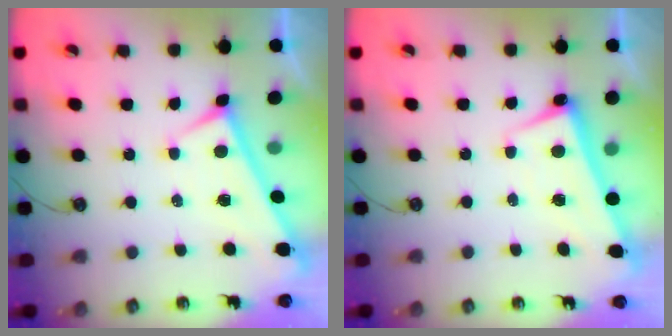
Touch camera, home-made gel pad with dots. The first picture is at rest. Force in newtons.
{"total": 2.5, "press": 2.4, "slide": 0.7}